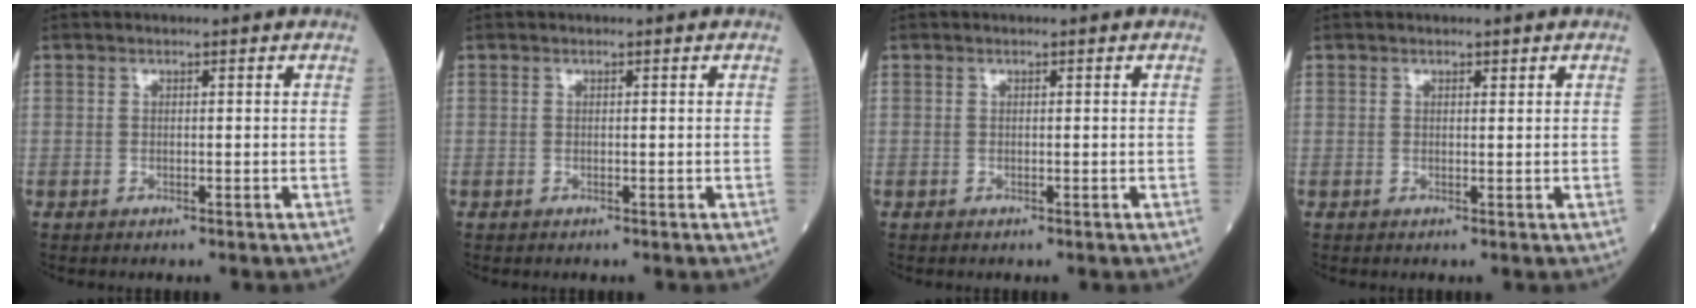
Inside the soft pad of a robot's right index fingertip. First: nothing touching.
{"total": 0.0}
{"total": 0.0}
{"total": 0.6, "force": [0.4, 0.2, 0.3], "torque": [-0.007, -0.003, 0.006]}